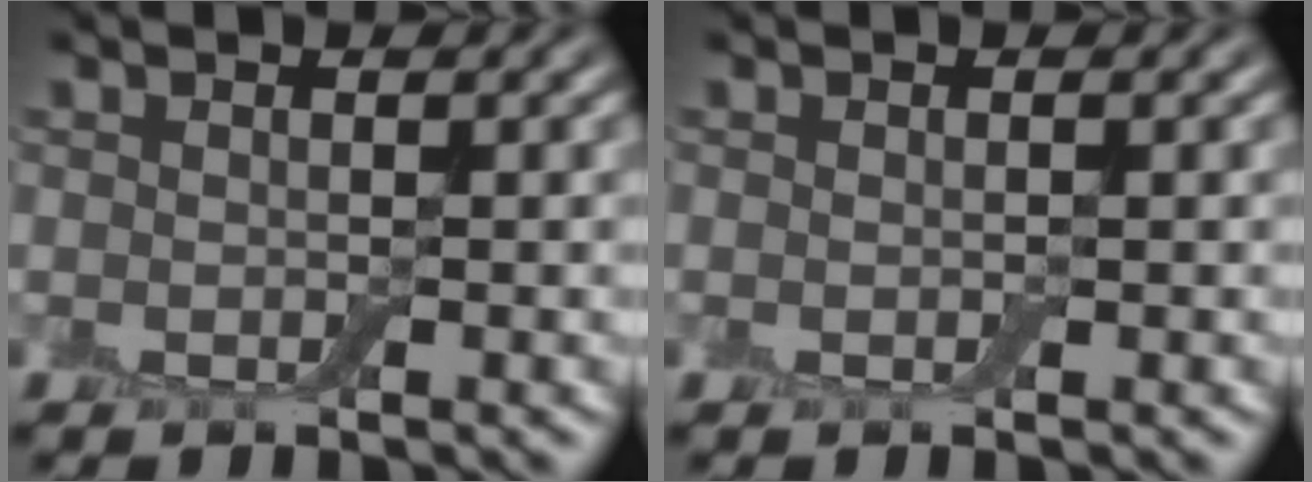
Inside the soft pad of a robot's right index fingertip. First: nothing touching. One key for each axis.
{"total": 0.0}